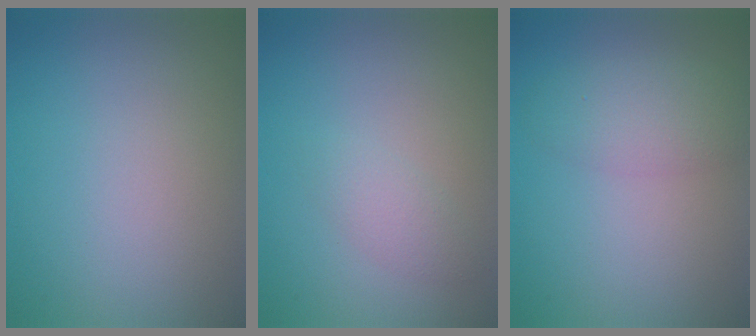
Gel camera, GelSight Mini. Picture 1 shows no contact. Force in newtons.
{"total": 1.4, "press": 1.4, "slide": 0.1}
{"total": 3.1, "press": 3.1, "slide": 0.1}